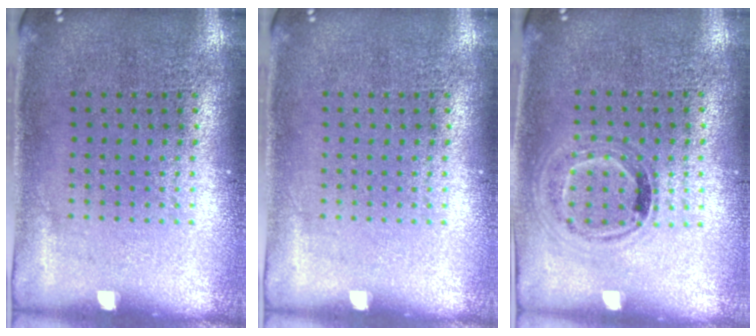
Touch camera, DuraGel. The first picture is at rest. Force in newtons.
{"total": 0.0}
{"total": 0.9, "press": 0.8, "slide": 0.4}